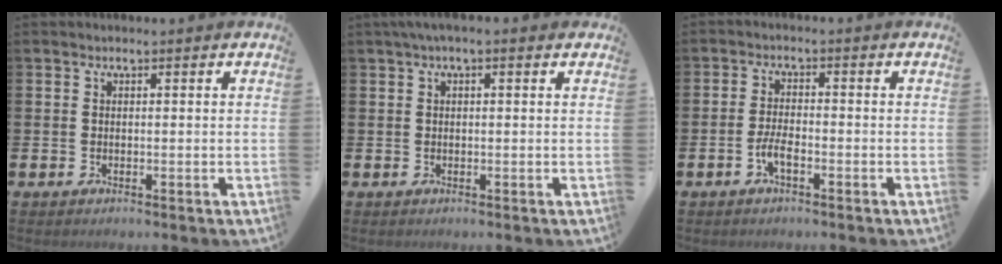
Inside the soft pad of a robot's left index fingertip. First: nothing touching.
{"total": 1.2, "force": [0.6, 0.2, 1.1], "torque": [-0.017, 0.003, 0.008]}
{"total": 2.7, "force": [-1.2, 0.8, 2.3], "torque": [-0.049, 0.001, -0.026]}